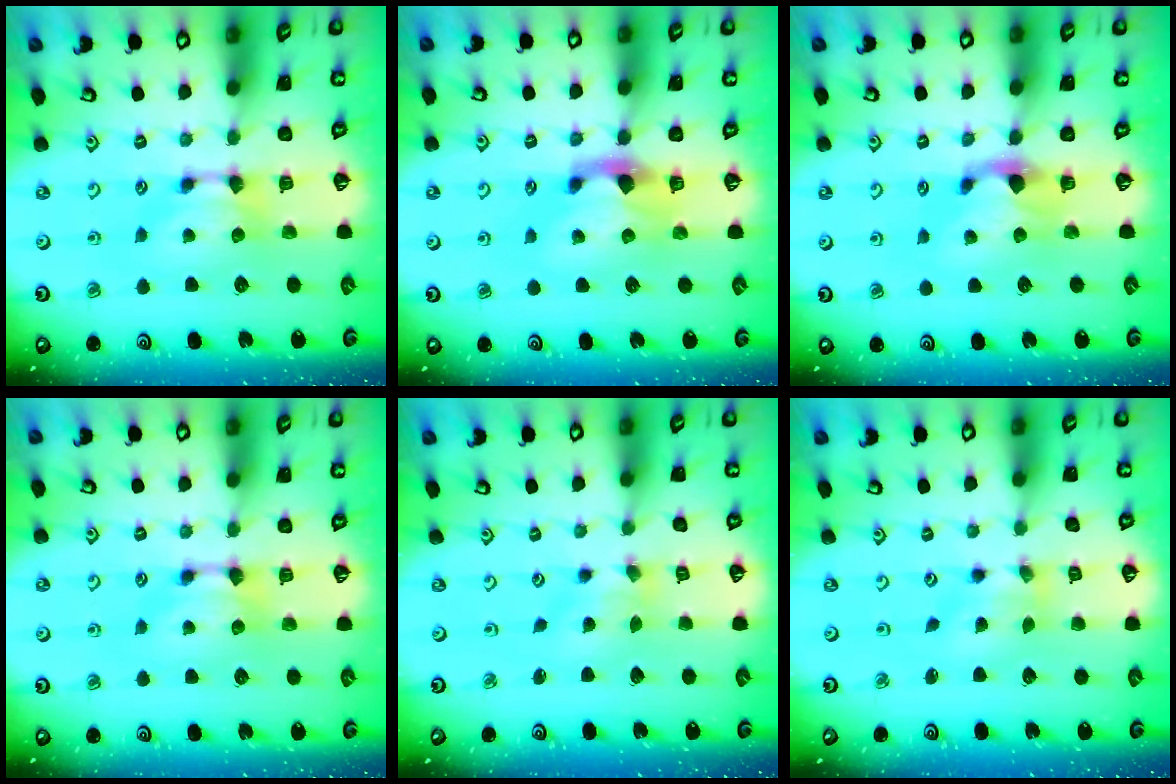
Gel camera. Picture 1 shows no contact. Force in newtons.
{"total": 2.2, "press": 1.9, "slide": 1.2}
{"total": 1.2, "press": 0.1, "slide": 1.2}
{"total": 0.0}
{"total": 1.2, "press": 0.0, "slide": 1.2}
{"total": 1.6, "press": 0.2, "slide": 1.5}